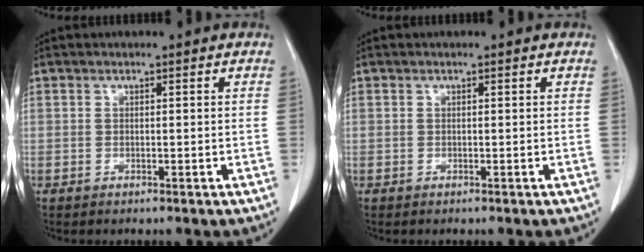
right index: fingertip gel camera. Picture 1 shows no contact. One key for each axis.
{"total": 0.0}